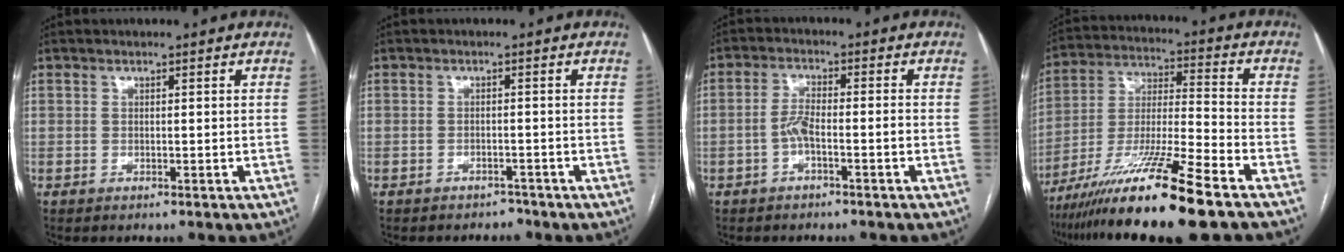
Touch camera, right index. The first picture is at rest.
{"total": 2.2, "force": [-1.9, 1.0, -0.1], "torque": [-0.002, 0.001, -0.026]}
{"total": 3.7, "force": [-1.6, 0.7, 3.3], "torque": [-0.067, 0.012, -0.029]}
{"total": 17.5, "force": [-12.3, -0.8, 12.4], "torque": [-0.245, -0.035, -0.221]}